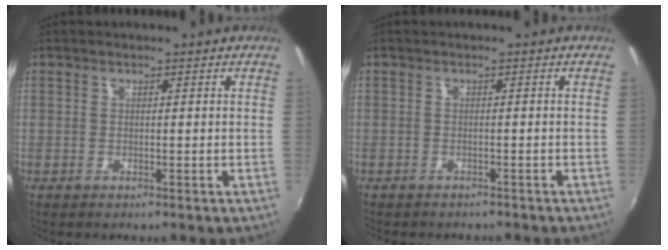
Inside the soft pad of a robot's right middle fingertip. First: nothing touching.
{"total": 2.5, "force": [-2.3, 0.8, 0.6], "torque": [-0.020, -0.014, -0.033]}